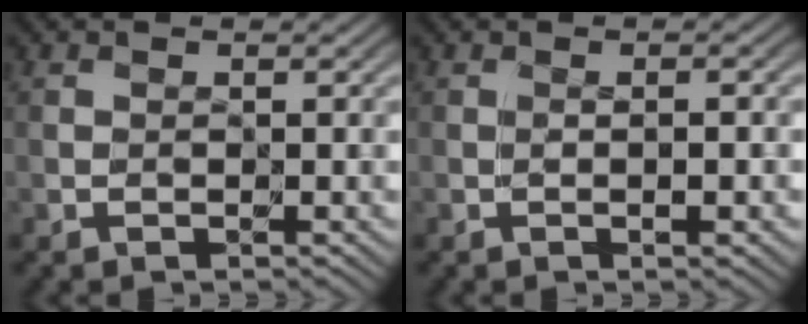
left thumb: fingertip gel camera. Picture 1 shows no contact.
{"total": 1.7, "force": [-0.5, 0.1, 1.6], "torque": [-0.030, -0.002, -0.008]}